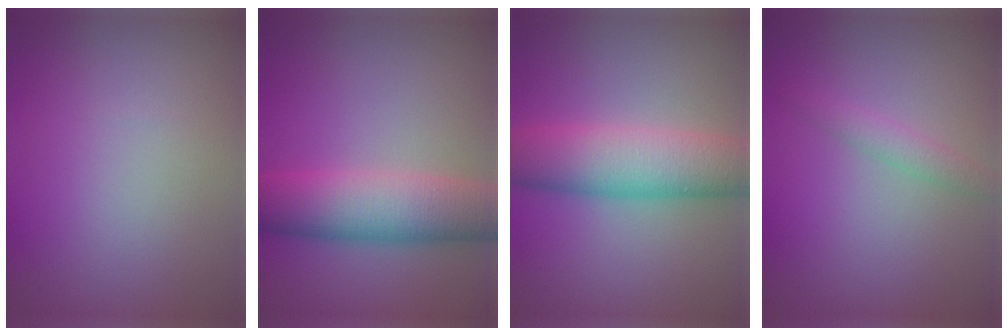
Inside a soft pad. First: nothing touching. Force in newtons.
{"total": 7.5, "press": 7.5, "slide": 0.1}
{"total": 7.6, "press": 7.6, "slide": 0.2}
{"total": 1.6, "press": 1.6, "slide": 0.0}